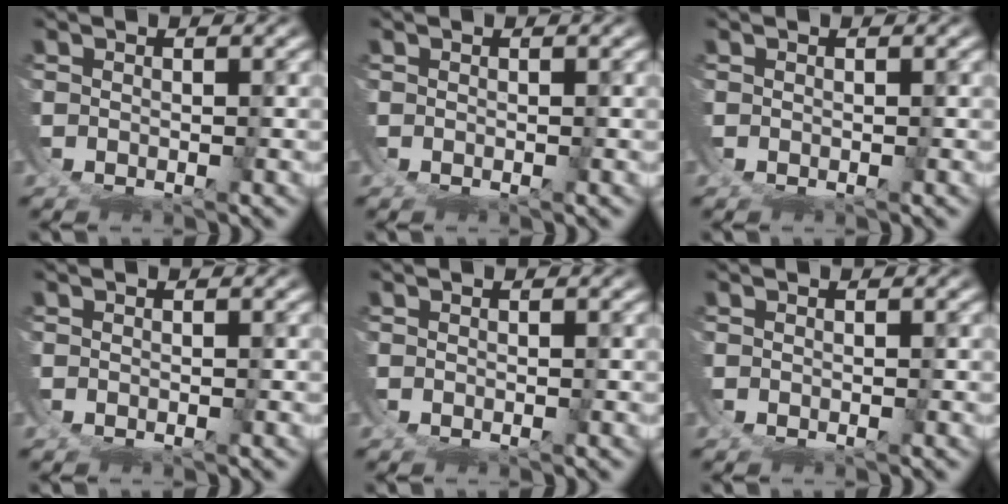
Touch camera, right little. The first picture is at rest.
{"total": 0.0}
{"total": 0.0}
{"total": 0.0}
{"total": 0.0}
{"total": 0.0}